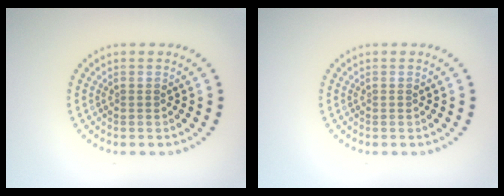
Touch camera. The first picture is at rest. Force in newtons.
{"total": 0.0}